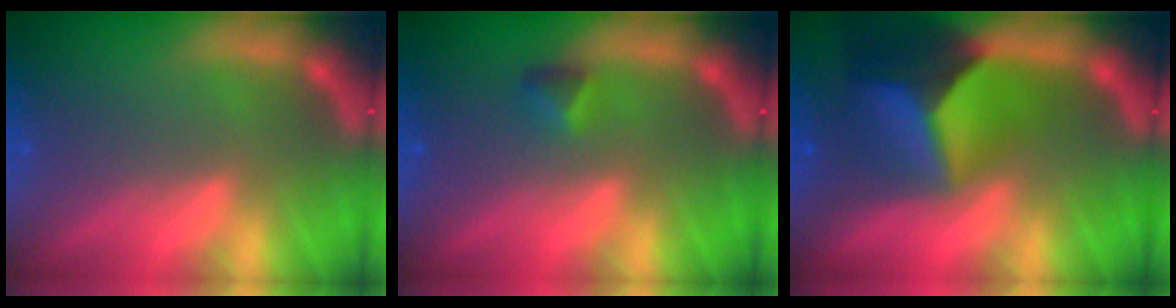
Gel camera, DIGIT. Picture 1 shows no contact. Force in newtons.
{"total": 1.4}
{"total": 10.0}